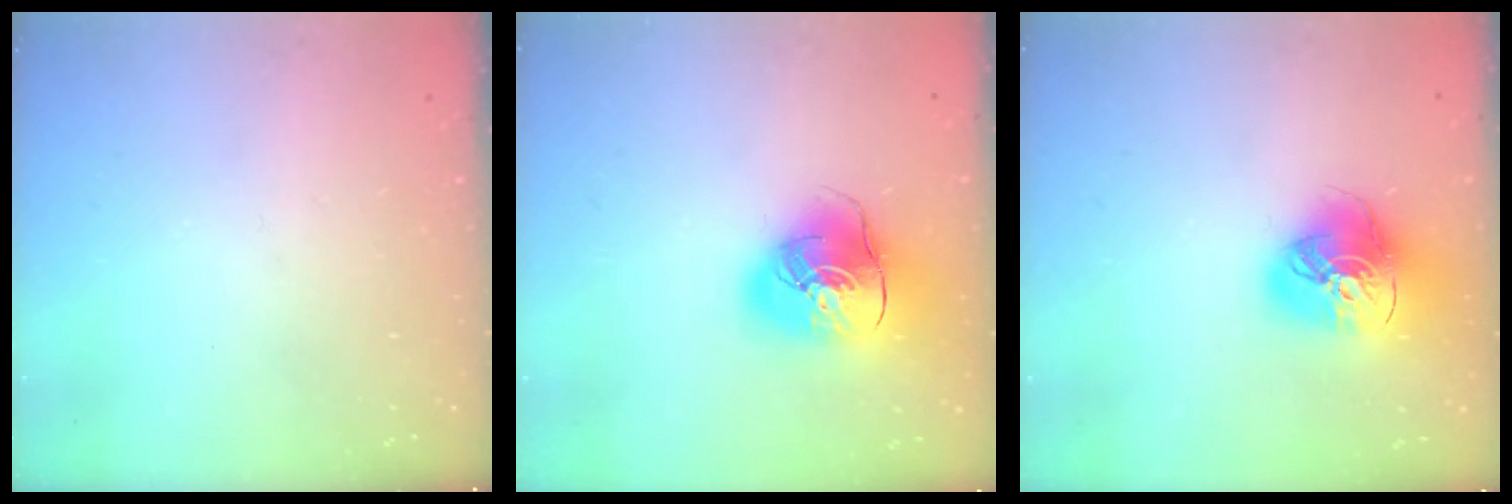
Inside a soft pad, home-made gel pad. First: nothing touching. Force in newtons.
{"total": 16.3, "press": 16.1, "slide": 2.8}
{"total": 17.6, "press": 17.5, "slide": 1.7}